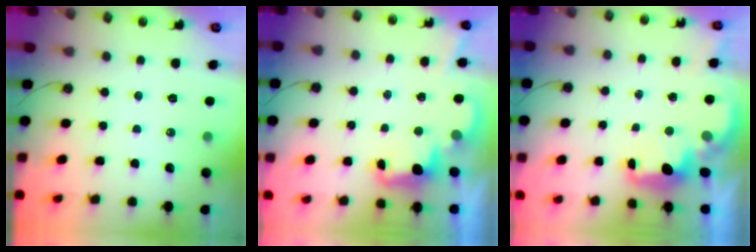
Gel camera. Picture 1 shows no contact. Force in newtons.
{"total": 2.5, "press": 2.5, "slide": 0.5}
{"total": 2.7, "press": 2.6, "slide": 0.6}